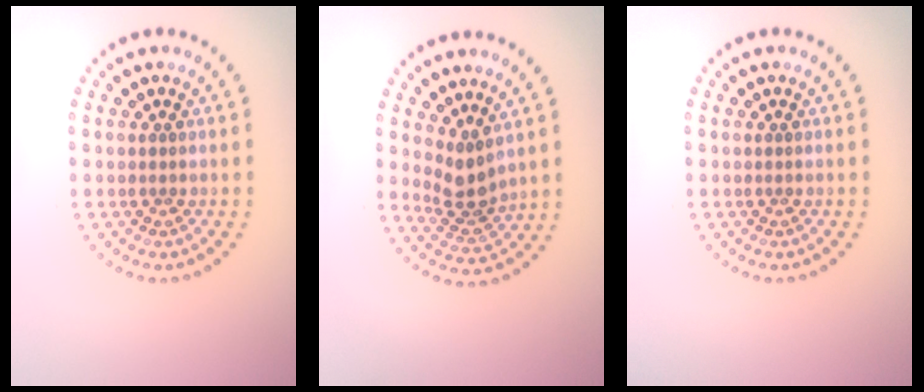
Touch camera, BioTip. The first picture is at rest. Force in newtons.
{"total": 2.8, "press": 2.1, "slide": 1.9}
{"total": 0.0}